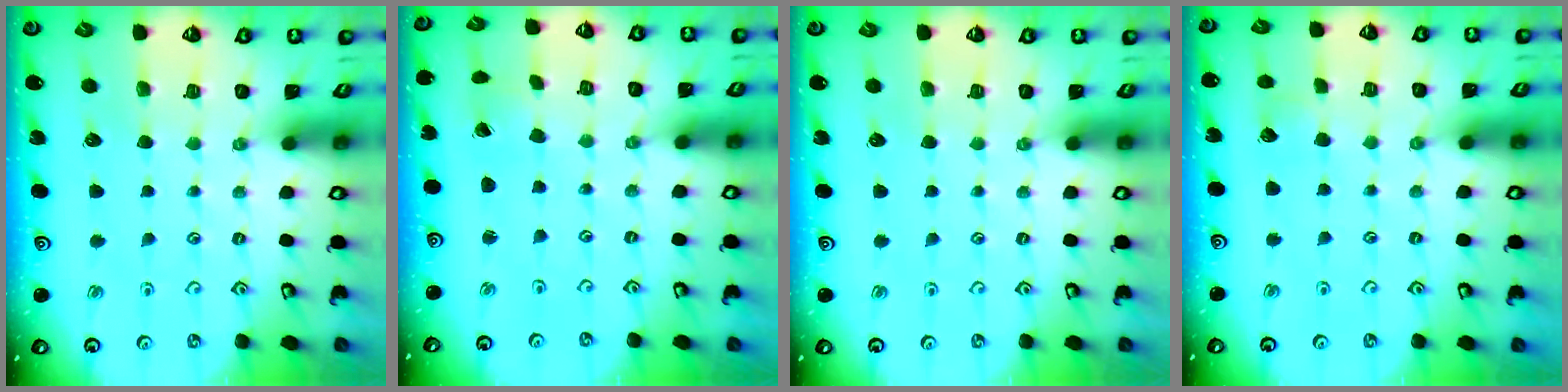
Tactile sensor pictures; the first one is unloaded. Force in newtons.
{"total": 0.0}
{"total": 0.0}
{"total": 2.9, "press": 2.9, "slide": 0.3}